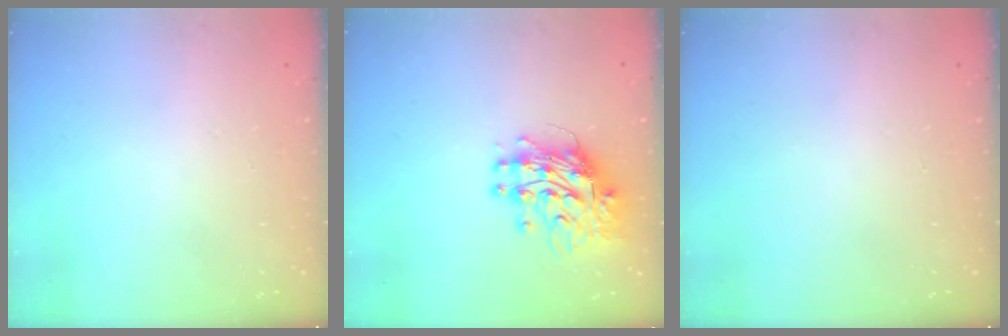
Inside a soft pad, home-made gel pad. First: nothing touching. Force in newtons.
{"total": 12.0, "press": 11.9, "slide": 1.1}
{"total": 0.0}